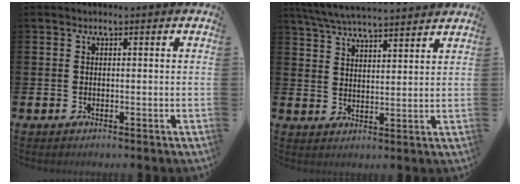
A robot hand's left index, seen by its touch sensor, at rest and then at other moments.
{"total": 6.1, "force": [6.0, 0.2, 1.2], "torque": [-0.047, -0.029, 0.108]}